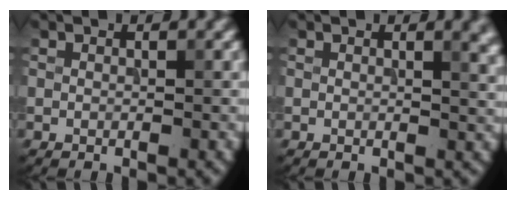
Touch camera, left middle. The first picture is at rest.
{"total": 2.3, "force": [1.2, 0.7, 1.8], "torque": [-0.019, -0.001, 0.019]}